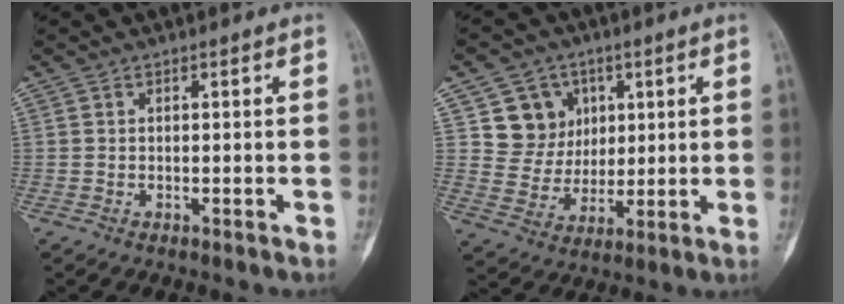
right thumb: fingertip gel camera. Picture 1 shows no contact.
{"total": 9.9, "force": [3.9, 8.9, 2.3], "torque": [0.005, -0.015, 0.075]}